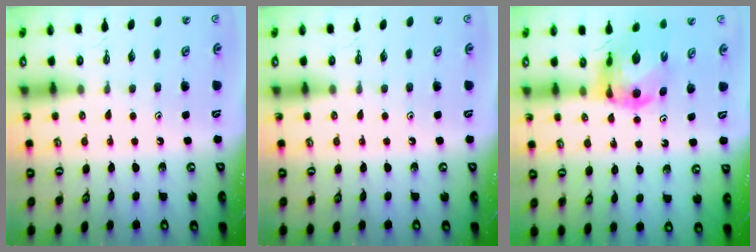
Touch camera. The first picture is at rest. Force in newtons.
{"total": 0.0}
{"total": 7.5, "press": 7.5, "slide": 0.9}